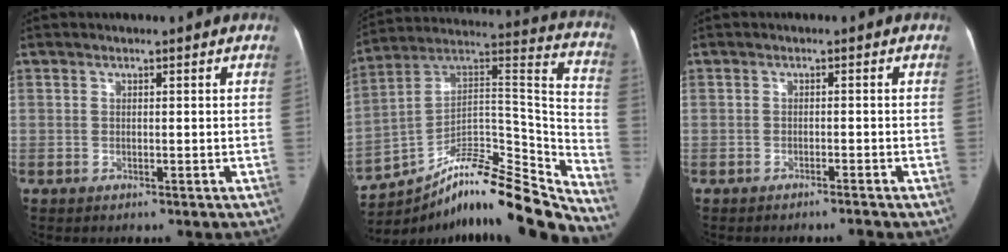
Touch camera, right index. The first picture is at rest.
{"total": 23.4, "force": [-20.4, 3.4, 10.9], "torque": [-0.143, 0.061, -0.325]}
{"total": 1.3, "force": [-1.2, -0.3, 0.3], "torque": [-0.007, 0.001, -0.019]}